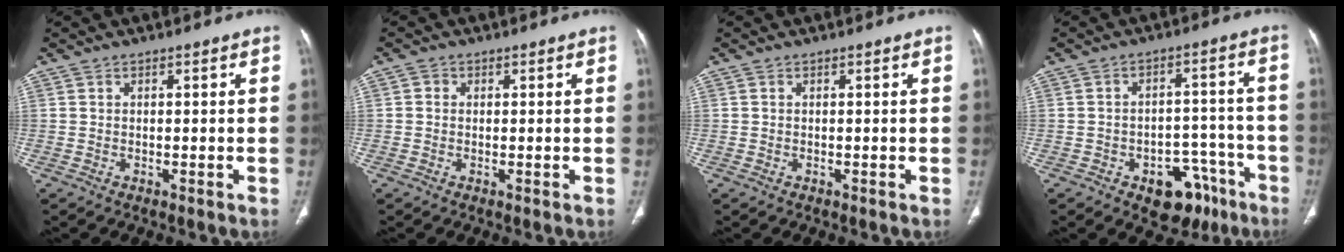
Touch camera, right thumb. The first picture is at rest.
{"total": 1.1, "force": [0.1, 1.0, 0.4], "torque": [-0.003, 0.003, -0.001]}
{"total": 0.0}
{"total": 11.0, "force": [-6.4, 6.8, 5.7], "torque": [-0.034, 0.053, -0.080]}